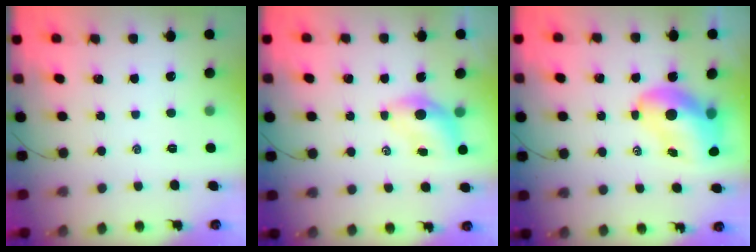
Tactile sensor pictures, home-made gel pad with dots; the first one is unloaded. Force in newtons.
{"total": 5.3, "press": 5.2, "slide": 1.3}
{"total": 9.4, "press": 9.1, "slide": 2.1}